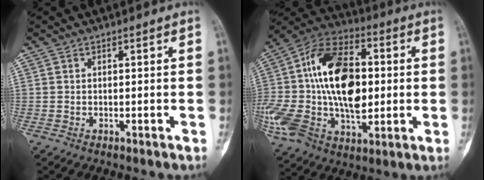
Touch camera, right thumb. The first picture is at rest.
{"total": 28.8, "force": [1.0, 17.0, 23.2], "torque": [-0.470, 0.016, 0.021]}